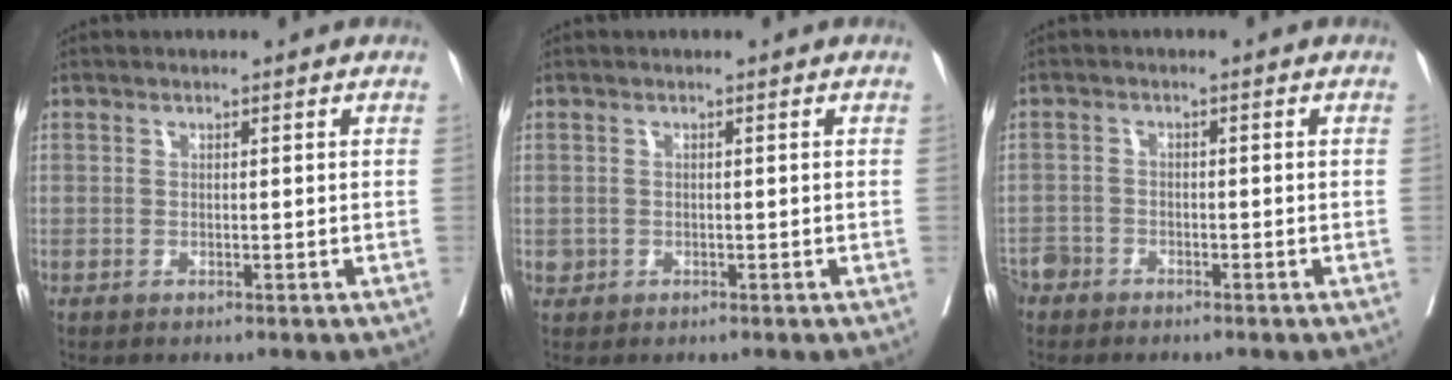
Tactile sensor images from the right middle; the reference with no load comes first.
{"total": 0.8, "force": [-0.2, 0.7, 0.1], "torque": [0.004, 0.004, -0.002]}
{"total": 2.8, "force": [-2.4, 1.4, 0.2], "torque": [-0.005, 0.003, -0.048]}